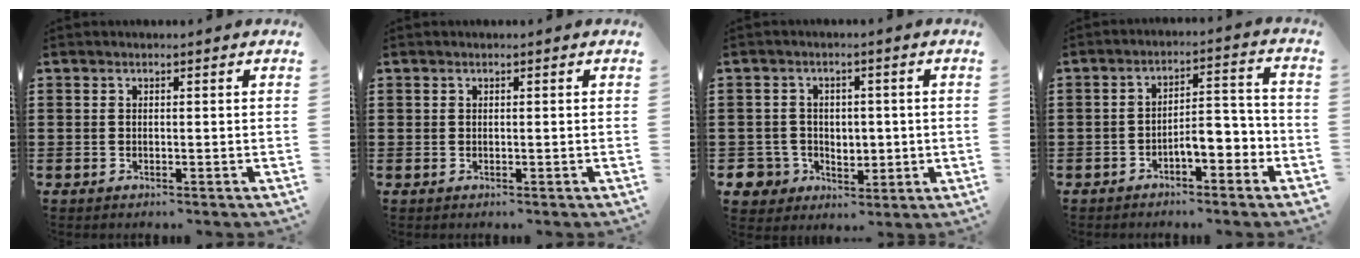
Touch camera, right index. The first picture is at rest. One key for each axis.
{"total": 0.0}
{"total": 5.3, "fx": 0.2, "fy": 5.2, "fz": 0.7, "tx": -0.046, "ty": 0.007, "tz": 0.003}
{"total": 5.1, "fx": -3.0, "fy": 1.9, "fz": 3.7, "tx": -0.056, "ty": 0.008, "tz": -0.059}